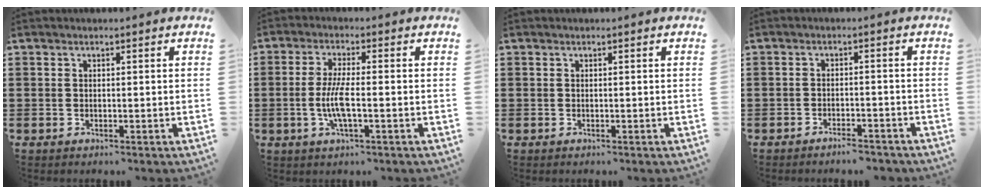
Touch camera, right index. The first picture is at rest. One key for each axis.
{"total": 5.4, "fx": -1.0, "fy": 1.1, "fz": 5.2, "tx": -0.110, "ty": -0.004, "tz": -0.026}
{"total": 0.0}
{"total": 2.3, "fx": -2.3, "fy": 0.2, "fz": 0.5, "tx": -0.011, "ty": 0.002, "tz": -0.045}